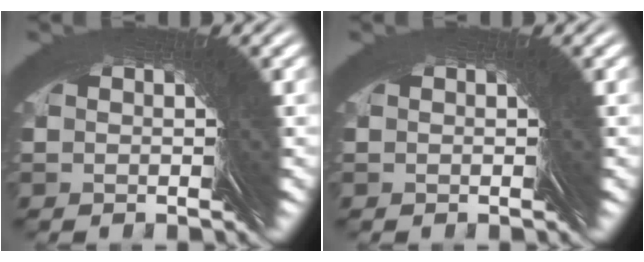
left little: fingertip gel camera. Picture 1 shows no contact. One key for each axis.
{"total": 0.0}